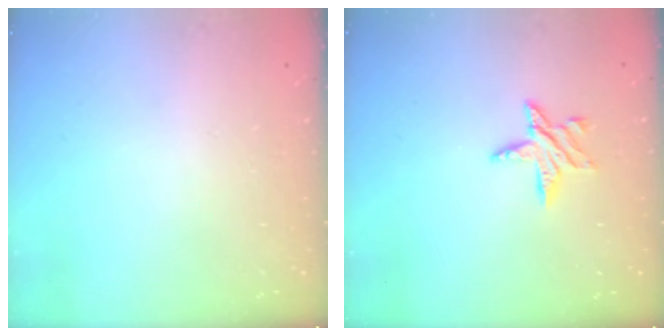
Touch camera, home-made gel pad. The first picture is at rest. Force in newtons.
{"total": 7.3, "press": 7.3, "slide": 0.5}